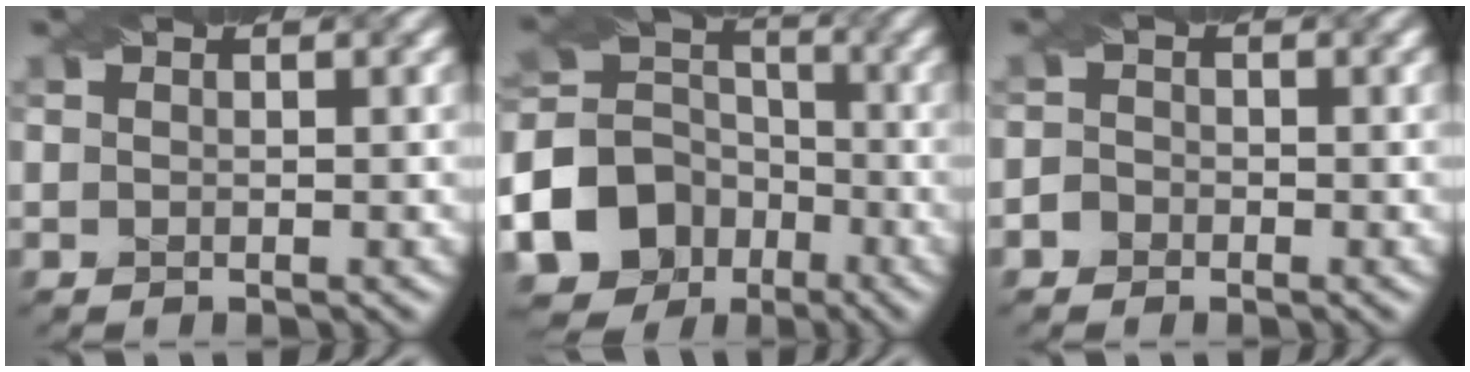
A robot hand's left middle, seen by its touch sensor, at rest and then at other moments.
{"total": 13.6, "force": [-6.3, 11.2, 4.4], "torque": [-0.105, -0.042, -0.127]}
{"total": 1.5, "force": [-1.0, 1.0, 0.0], "torque": [0.017, 0.002, -0.023]}